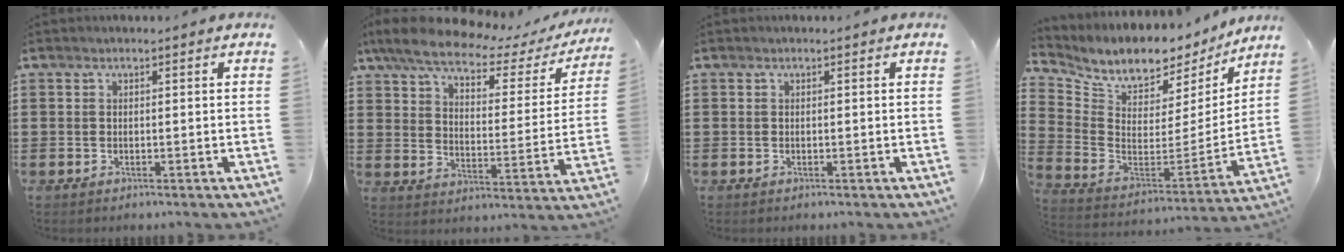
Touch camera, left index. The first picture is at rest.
{"total": 7.1, "force": [5.6, 2.1, 3.8], "torque": [-0.096, -0.023, 0.096]}
{"total": 0.0}
{"total": 6.0, "force": [5.2, 2.5, 1.4], "torque": [-0.057, -0.055, 0.088]}